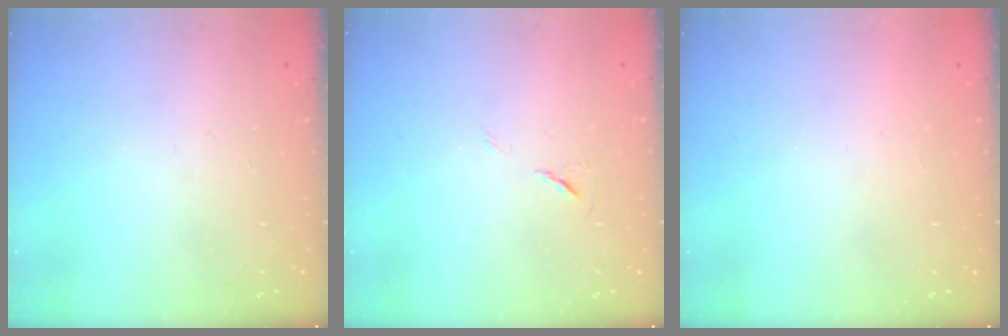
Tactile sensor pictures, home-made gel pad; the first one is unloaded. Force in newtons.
{"total": 5.1, "press": 4.7, "slide": 2.1}
{"total": 1.5, "press": 1.5, "slide": 0.1}